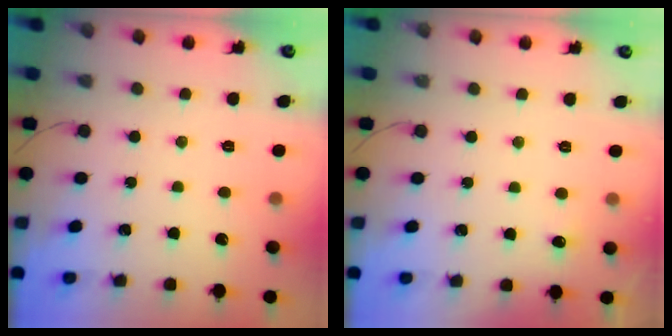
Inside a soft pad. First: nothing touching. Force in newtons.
{"total": 3.4, "press": 3.3, "slide": 1.0}